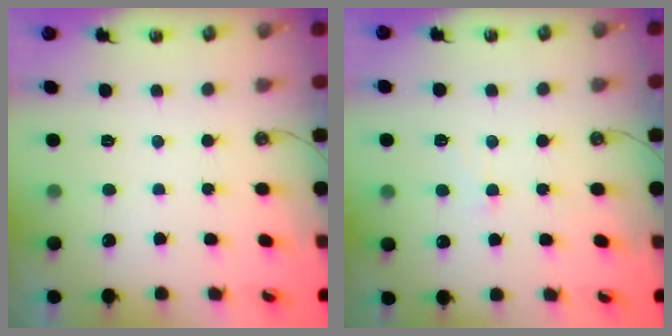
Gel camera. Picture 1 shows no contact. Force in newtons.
{"total": 1.2, "press": 0.9, "slide": 0.7}